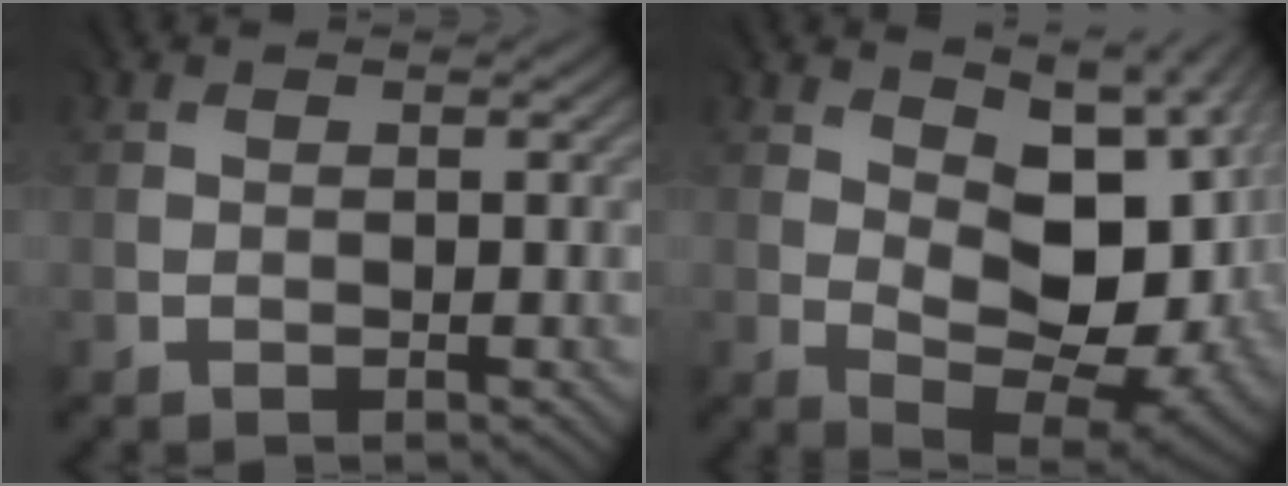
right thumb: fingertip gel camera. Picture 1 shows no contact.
{"total": 14.0, "force": [2.4, 8.2, 11.1], "torque": [-0.160, -0.018, 0.063]}